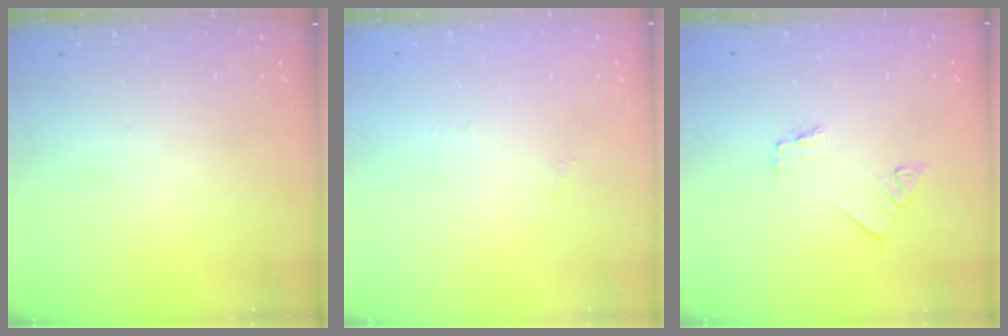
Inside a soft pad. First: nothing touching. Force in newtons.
{"total": 1.7, "press": 1.6, "slide": 0.4}
{"total": 1.2, "press": 1.2, "slide": 0.0}